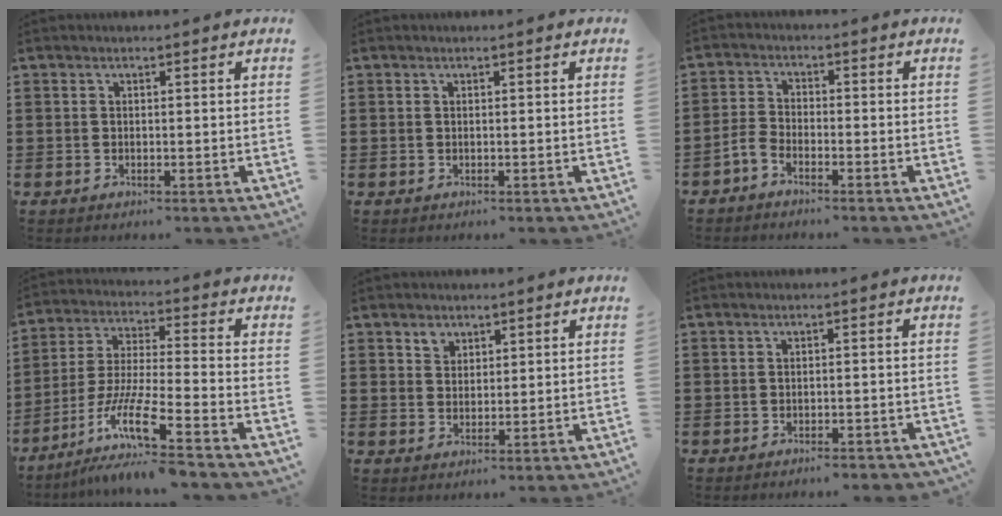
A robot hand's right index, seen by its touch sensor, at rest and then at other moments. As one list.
[{"total": 0.0}, {"total": 2.5, "force": [-2.3, 0.6, 0.7], "torque": [-0.024, 0.004, -0.049]}, {"total": 11.8, "force": [-8.2, 0.9, 8.5], "torque": [-0.182, -0.008, -0.165]}, {"total": 2.1, "force": [1.4, 1.5, 0.4], "torque": [-0.005, 0.001, 0.026]}, {"total": 1.6, "force": [-1.6, 0.1, 0.4], "torque": [-0.010, 0.000, -0.032]}]